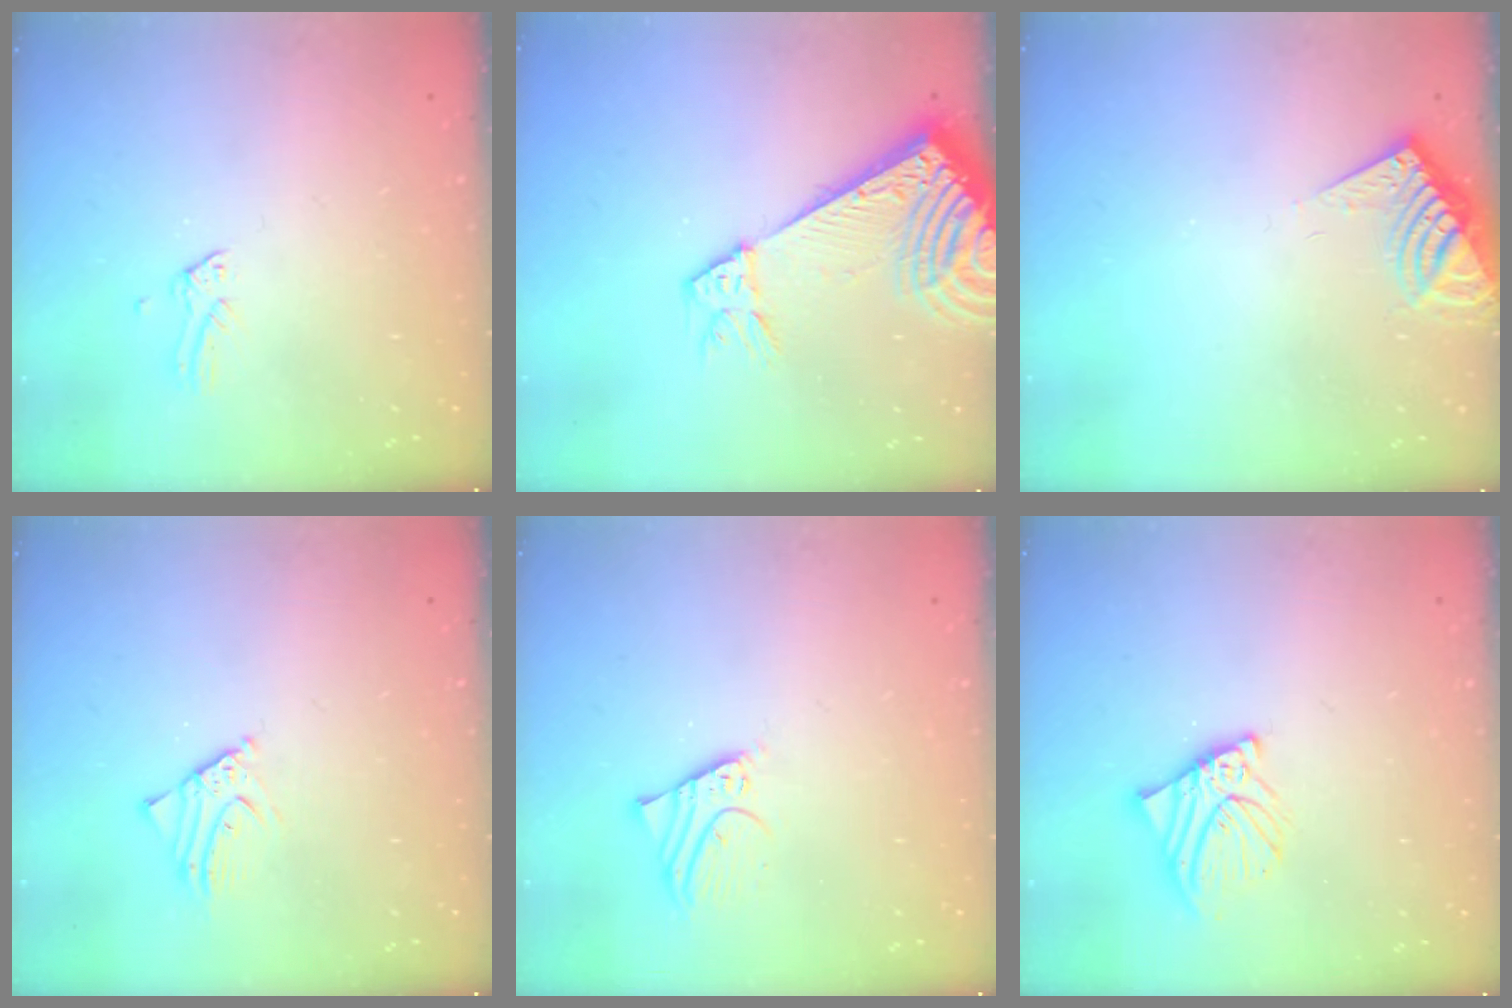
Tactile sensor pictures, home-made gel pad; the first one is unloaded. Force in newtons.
{"total": 14.3, "press": 14.2, "slide": 2.1}
{"total": 8.5, "press": 8.5, "slide": 0.7}
{"total": 2.8, "press": 2.8, "slide": 0.2}
{"total": 2.9, "press": 2.9, "slide": 0.0}
{"total": 9.0, "press": 8.9, "slide": 1.4}